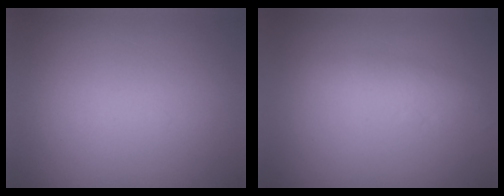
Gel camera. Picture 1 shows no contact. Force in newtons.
{"total": 2.5}